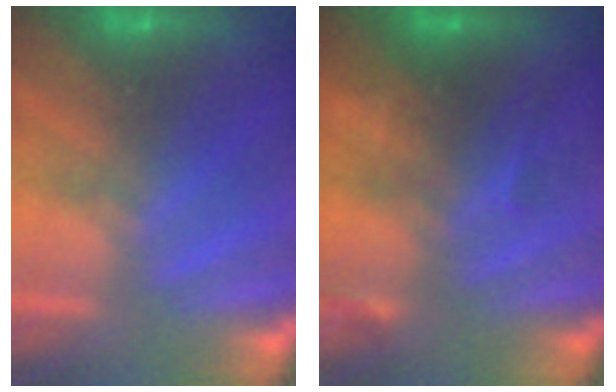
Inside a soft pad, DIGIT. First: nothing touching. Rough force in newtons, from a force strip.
{"total": 2.4}